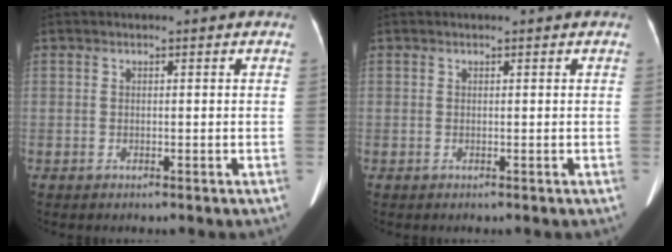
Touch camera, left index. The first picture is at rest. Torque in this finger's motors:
{"motor_torque": [-0.01, 0.01, 0.00, 0.00]}